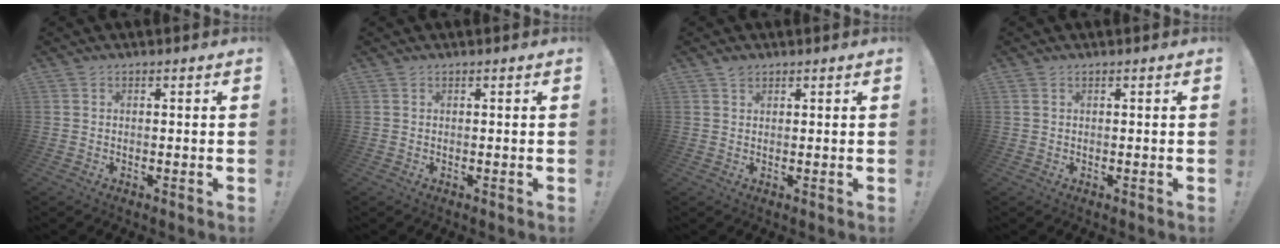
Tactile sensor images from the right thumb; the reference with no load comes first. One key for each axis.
{"total": 0.0}
{"total": 1.6, "fx": 1.3, "fy": 0.8, "fz": 0.4, "tx": -0.002, "ty": -0.003, "tz": 0.024}
{"total": 0.8, "fx": 0.5, "fy": 0.4, "fz": 0.5, "tx": -0.016, "ty": 0.004, "tz": 0.010}